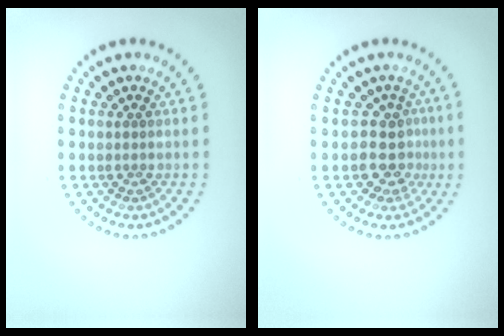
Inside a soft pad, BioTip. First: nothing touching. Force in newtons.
{"total": 3.3, "press": 2.8, "slide": 1.6}